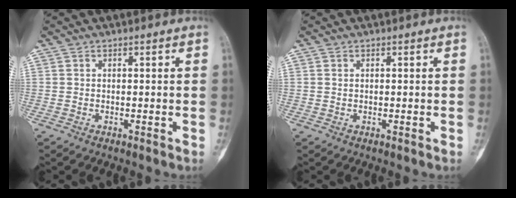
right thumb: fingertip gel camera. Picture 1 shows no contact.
{"total": 0.5, "force": [0.1, 0.4, 0.3], "torque": [-0.003, 0.002, 0.002]}